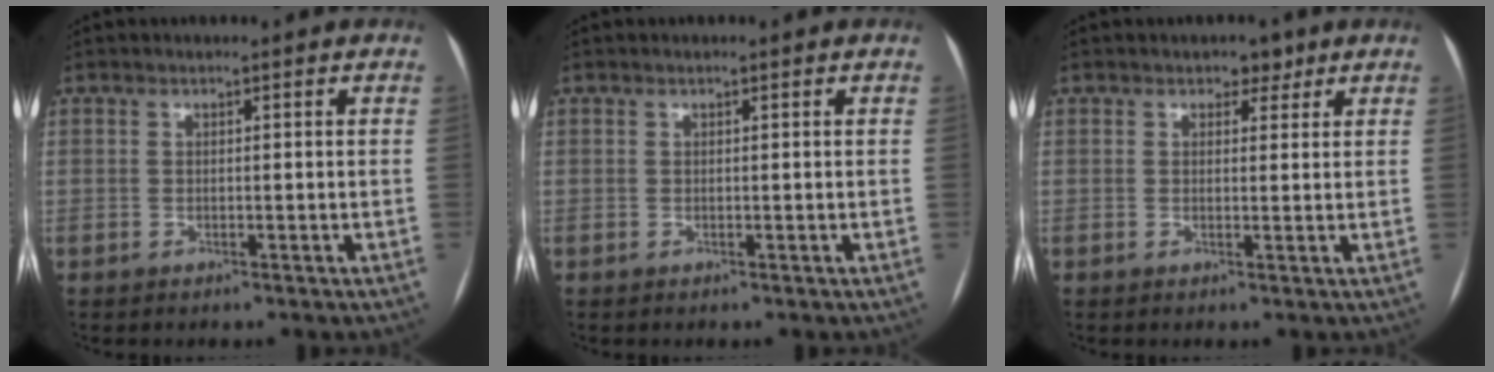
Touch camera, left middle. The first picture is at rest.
{"total": 0.0}
{"total": 2.4, "force": [1.6, 1.6, 1.0], "torque": [-0.009, 0.003, 0.019]}